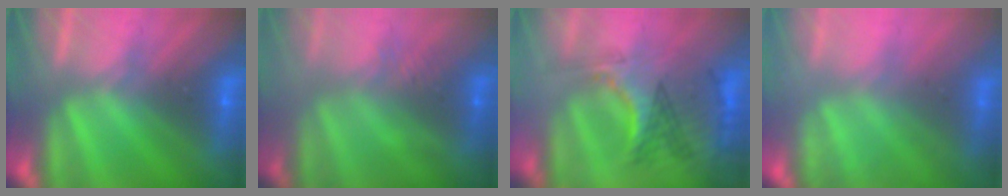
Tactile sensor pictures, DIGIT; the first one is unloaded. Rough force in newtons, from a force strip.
{"total": 2.5}
{"total": 3.2}
{"total": 2.2}